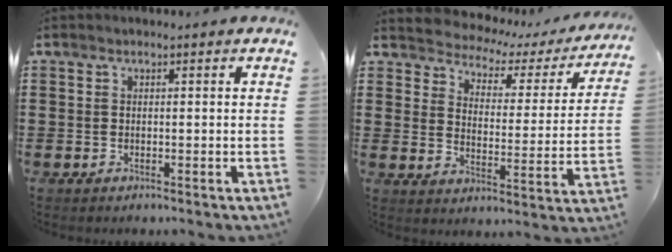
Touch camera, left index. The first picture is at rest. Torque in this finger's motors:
{"motor_torque": [2.14, 0.00, 0.06, -0.01]}